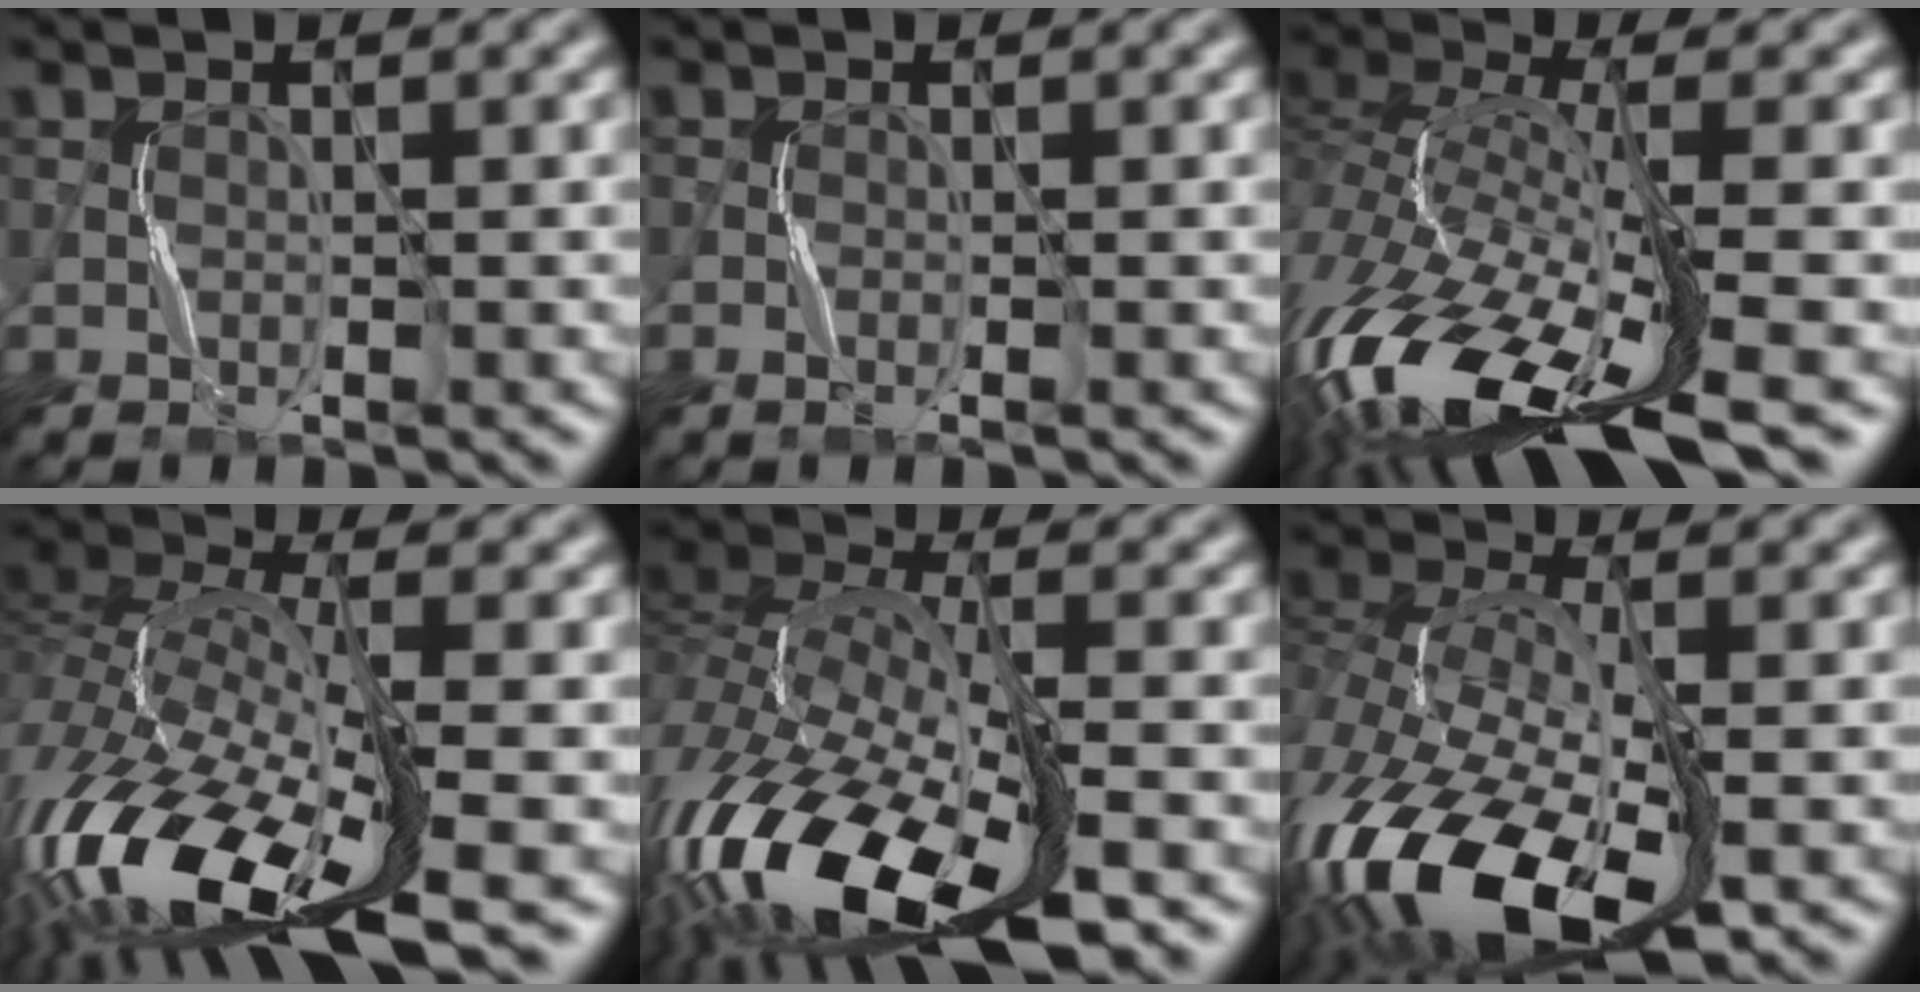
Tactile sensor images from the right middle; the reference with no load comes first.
{"total": 0.8, "force": [-0.3, 0.2, 0.7], "torque": [-0.015, -0.003, -0.008]}
{"total": 14.7, "force": [-7.5, 5.7, 11.3], "torque": [-0.259, -0.011, -0.130]}
{"total": 15.4, "force": [-7.6, 5.8, 12.1], "torque": [-0.282, -0.010, -0.138]}
{"total": 16.1, "force": [-8.9, 6.2, 12.0], "torque": [-0.276, -0.022, -0.154]}
{"total": 16.3, "force": [-7.3, 7.9, 12.2], "torque": [-0.290, -0.032, -0.122]}